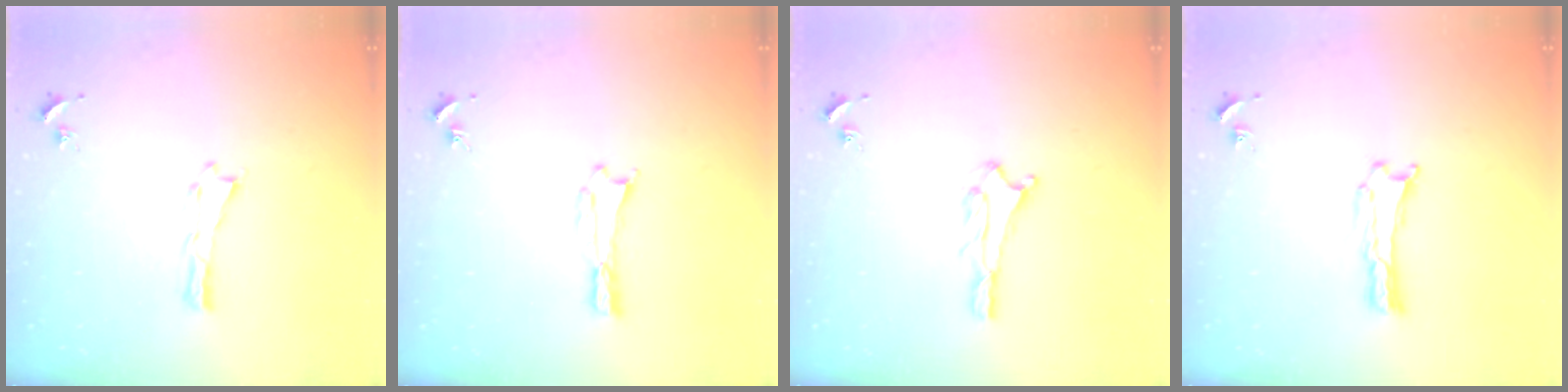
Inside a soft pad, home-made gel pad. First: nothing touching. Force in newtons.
{"total": 0.7, "press": 0.7, "slide": 0.1}
{"total": 1.6, "press": 1.6, "slide": 0.1}
{"total": 0.0}